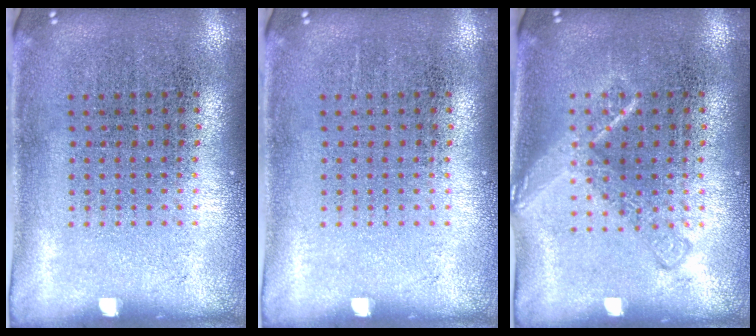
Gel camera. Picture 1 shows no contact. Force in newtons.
{"total": 0.0}
{"total": 1.5, "press": 1.5, "slide": 0.2}